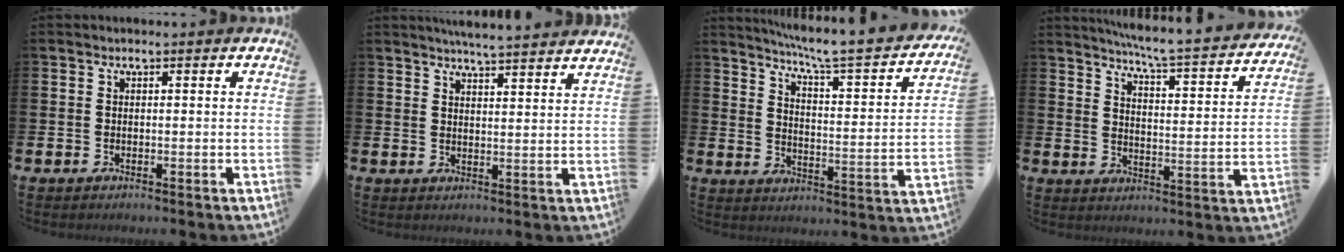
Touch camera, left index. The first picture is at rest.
{"total": 4.8, "force": [4.7, -0.8, 0.5], "torque": [-0.014, -0.031, 0.081]}
{"total": 6.2, "force": [5.3, -0.1, 3.2], "torque": [-0.067, -0.051, 0.077]}
{"total": 5.9, "force": [5.5, -0.3, 2.1], "torque": [-0.054, -0.053, 0.087]}